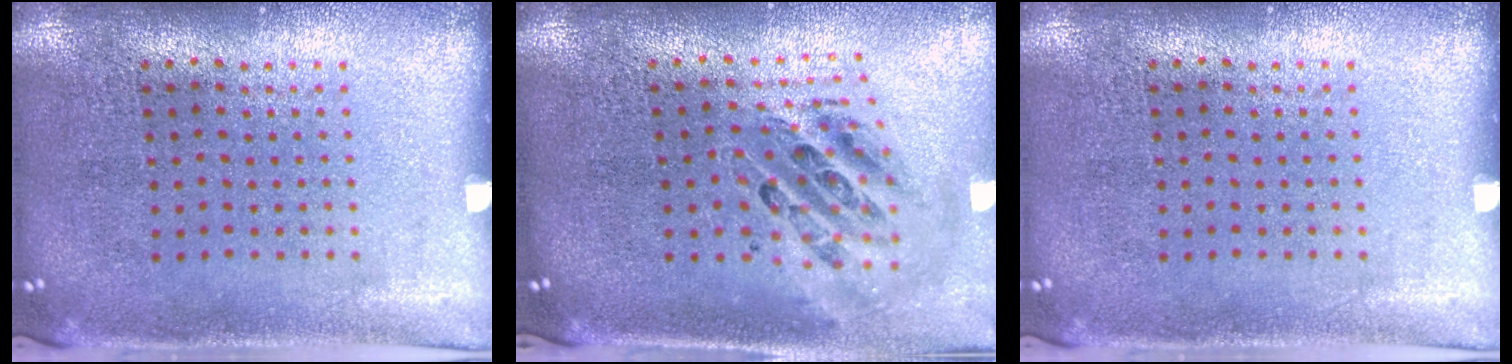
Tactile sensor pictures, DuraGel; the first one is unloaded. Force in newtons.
{"total": 1.1, "press": 1.0, "slide": 0.4}
{"total": 0.0}